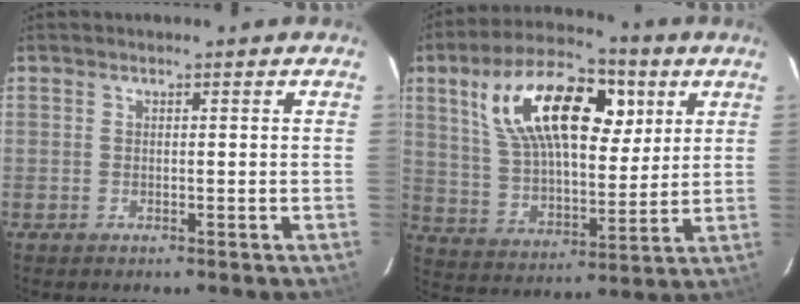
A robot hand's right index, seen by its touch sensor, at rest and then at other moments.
{"total": 21.3, "force": [8.3, 10.8, 16.4], "torque": [-0.309, 0.037, 0.147]}